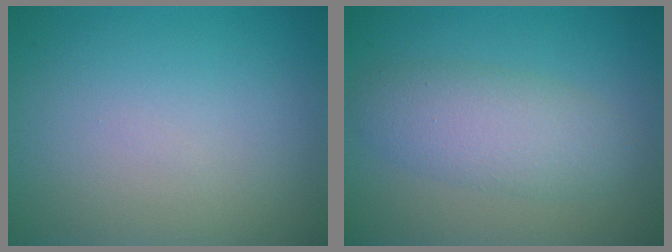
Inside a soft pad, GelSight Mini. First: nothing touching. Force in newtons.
{"total": 4.1, "press": 4.1, "slide": 0.1}